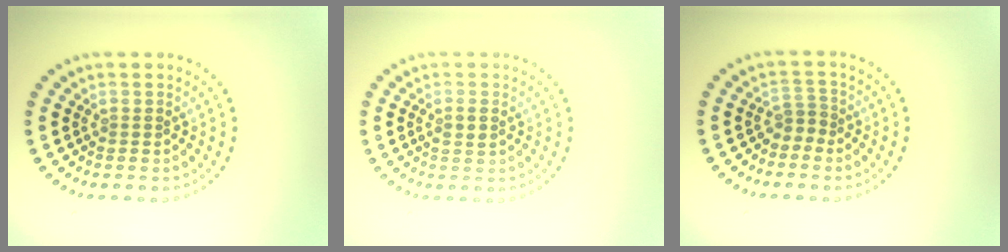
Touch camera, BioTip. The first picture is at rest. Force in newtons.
{"total": 1.3, "press": 1.3, "slide": 0.3}
{"total": 1.5, "press": 1.0, "slide": 1.1}